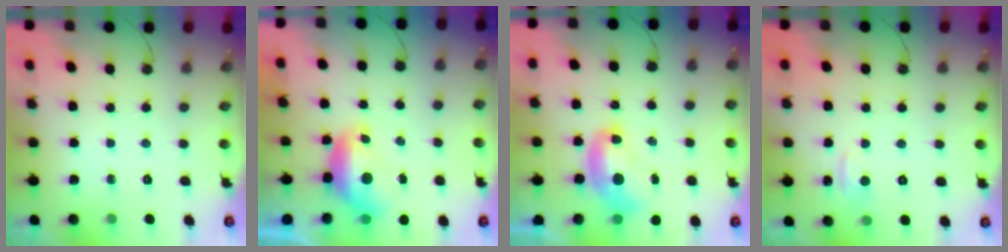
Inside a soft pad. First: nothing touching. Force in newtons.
{"total": 0.6, "press": 0.5, "slide": 0.4}
{"total": 2.0, "press": 2.0, "slide": 0.0}
{"total": 1.8, "press": 1.7, "slide": 0.6}